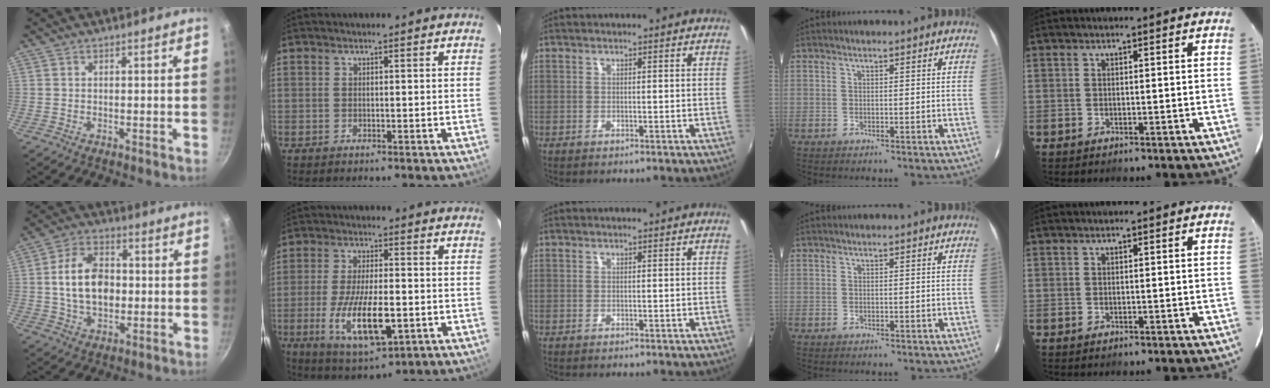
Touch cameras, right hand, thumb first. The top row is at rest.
{"thumb": {"total": 12.9, "force": [0.2, 8.8, 9.5], "torque": [-0.141, 0.016, -0.002]}, "index": {"total": 14.2, "force": [-4.0, 5.1, 12.6], "torque": [-0.252, -0.023, -0.063]}}